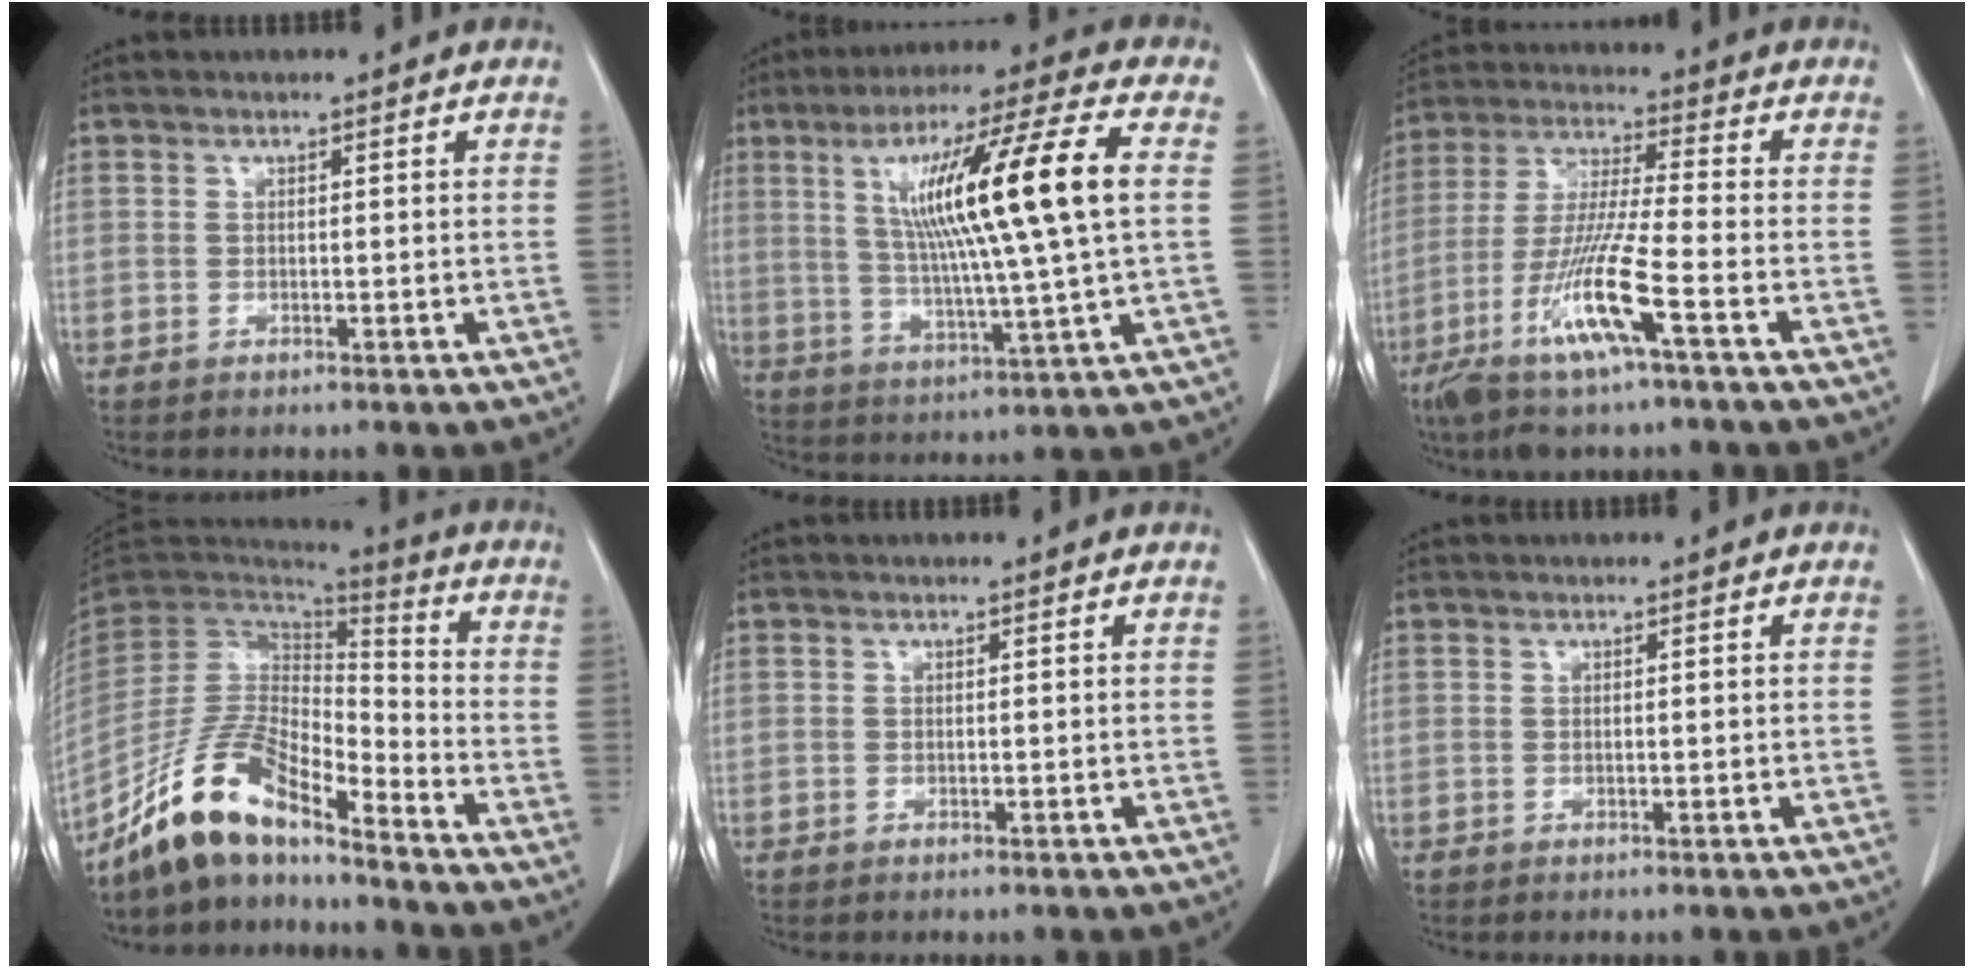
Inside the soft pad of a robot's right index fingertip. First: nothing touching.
{"total": 18.9, "force": [3.6, -0.1, 18.5], "torque": [-0.317, 0.013, 0.054]}
{"total": 14.2, "force": [-6.3, 0.1, 12.8], "torque": [-0.270, -0.025, -0.122]}
{"total": 15.4, "force": [-12.5, 4.0, 8.1], "torque": [-0.159, 0.010, -0.235]}
{"total": 0.0}
{"total": 0.0}